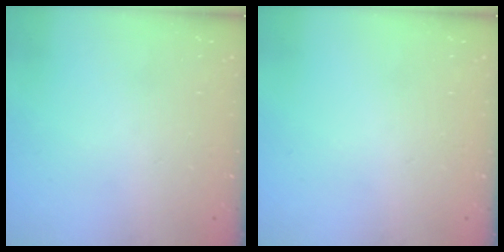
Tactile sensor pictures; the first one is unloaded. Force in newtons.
{"total": 0.0}